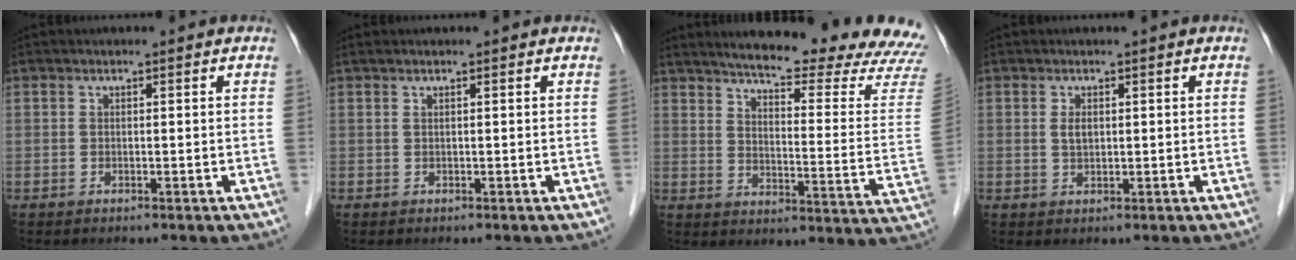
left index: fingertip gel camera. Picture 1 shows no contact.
{"total": 0.6, "force": [0.4, -0.1, 0.4], "torque": [-0.017, 0.013, 0.010]}
{"total": 23.6, "force": [21.2, 1.0, 10.3], "torque": [-0.145, -0.086, 0.254]}
{"total": 1.4, "force": [0.4, 0.8, 1.1], "torque": [-0.021, 0.000, 0.010]}